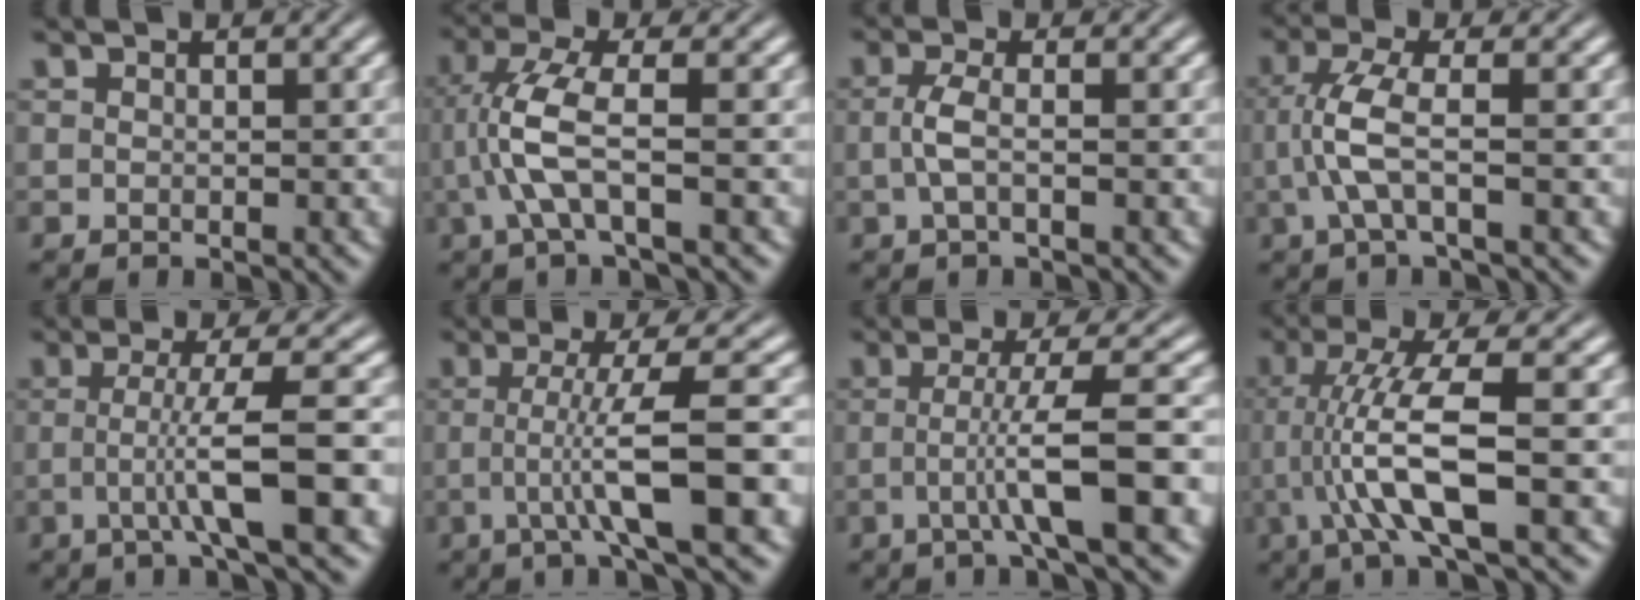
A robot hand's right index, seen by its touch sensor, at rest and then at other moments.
{"total": 4.0, "force": [-0.2, 0.4, 4.0], "torque": [-0.089, -0.005, 0.002]}
{"total": 1.8, "force": [-0.3, -0.5, 1.7], "torque": [-0.038, -0.002, -0.001]}
{"total": 3.3, "force": [-0.3, 0.1, 3.3], "torque": [-0.075, -0.005, 0.002]}
{"total": 4.5, "force": [-0.7, -0.7, 4.4], "torque": [-0.072, -0.009, -0.006]}
{"total": 5.7, "force": [-0.6, -0.2, 5.7], "torque": [-0.093, -0.011, -0.002]}
{"total": 4.8, "force": [-1.1, -0.4, 4.6], "torque": [-0.074, -0.007, -0.011]}
{"total": 6.8, "force": [-0.1, 1.3, 6.7], "torque": [-0.130, -0.013, 0.007]}